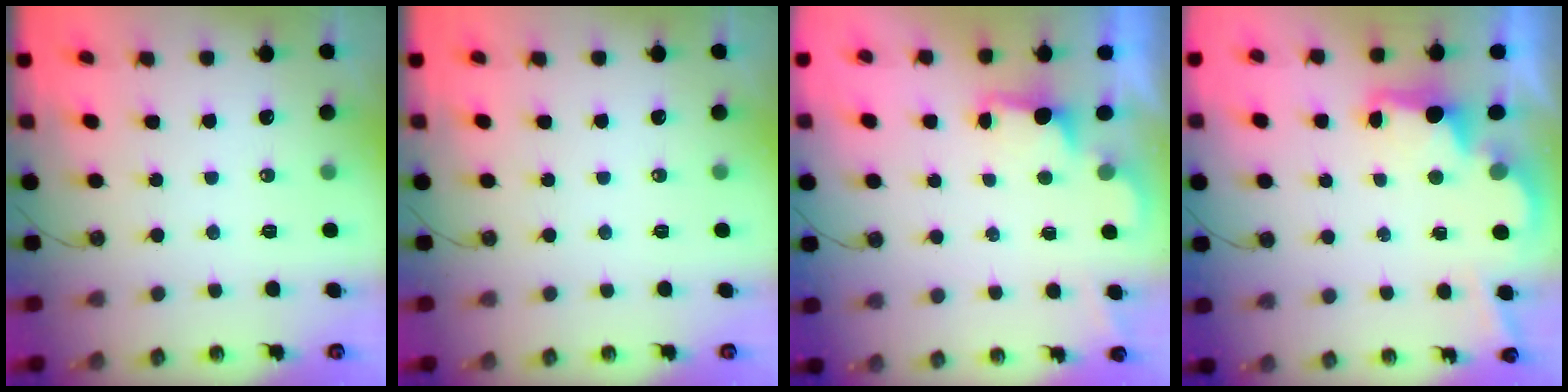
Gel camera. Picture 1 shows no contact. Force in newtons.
{"total": 0.0}
{"total": 2.0, "press": 1.8, "slide": 0.8}
{"total": 2.7, "press": 2.6, "slide": 0.8}